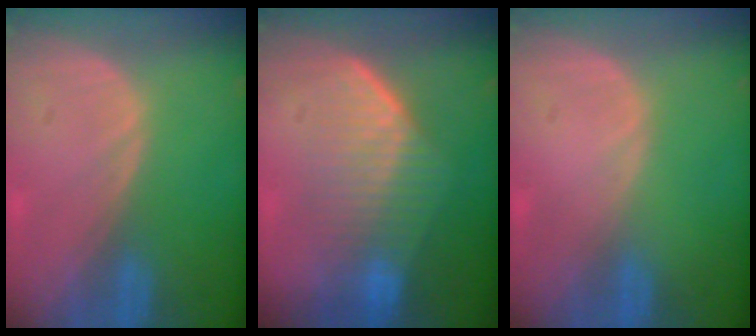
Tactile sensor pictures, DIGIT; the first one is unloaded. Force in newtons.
{"total": 7.4, "press": 7.2, "slide": 1.7}
{"total": 0.0}